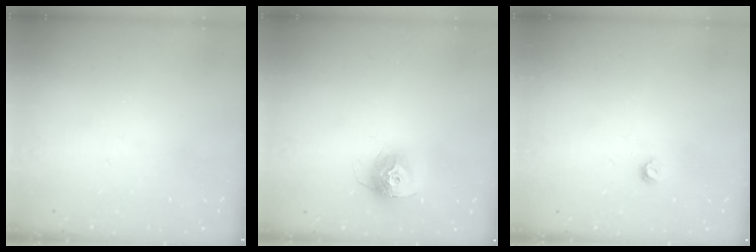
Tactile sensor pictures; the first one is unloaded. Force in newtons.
{"total": 11.8, "press": 11.8, "slide": 0.9}
{"total": 3.8, "press": 3.7, "slide": 0.6}